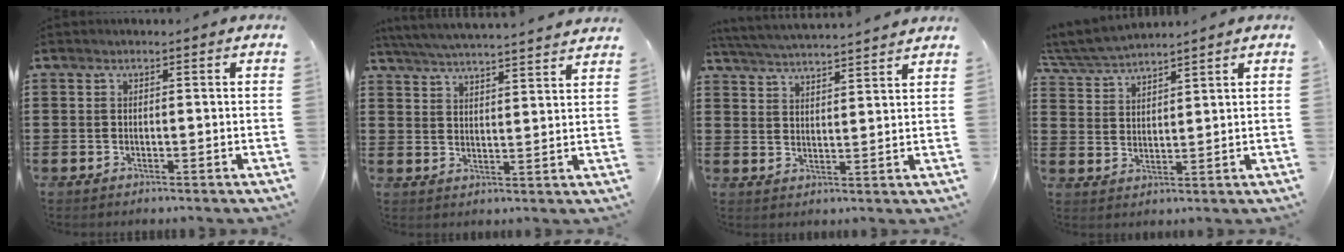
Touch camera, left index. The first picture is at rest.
{"total": 5.4, "force": [5.2, -0.8, 1.0], "torque": [-0.040, -0.033, 0.090]}
{"total": 4.3, "force": [4.2, -0.7, 0.5], "torque": [-0.028, -0.028, 0.072]}
{"total": 4.8, "force": [4.7, 0.1, 0.9], "torque": [-0.035, -0.016, 0.086]}